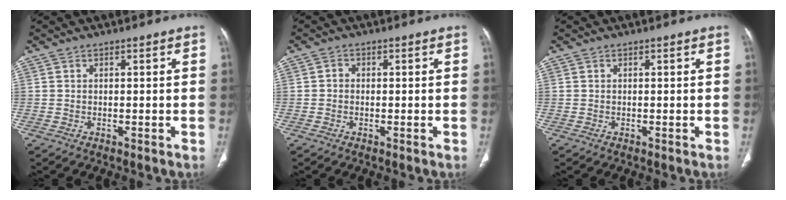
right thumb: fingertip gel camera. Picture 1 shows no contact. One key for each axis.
{"total": 0.8, "fx": -0.1, "fy": 0.8, "fz": 0.3, "tx": 0.001, "ty": 0.002, "tz": -0.003}
{"total": 0.0}